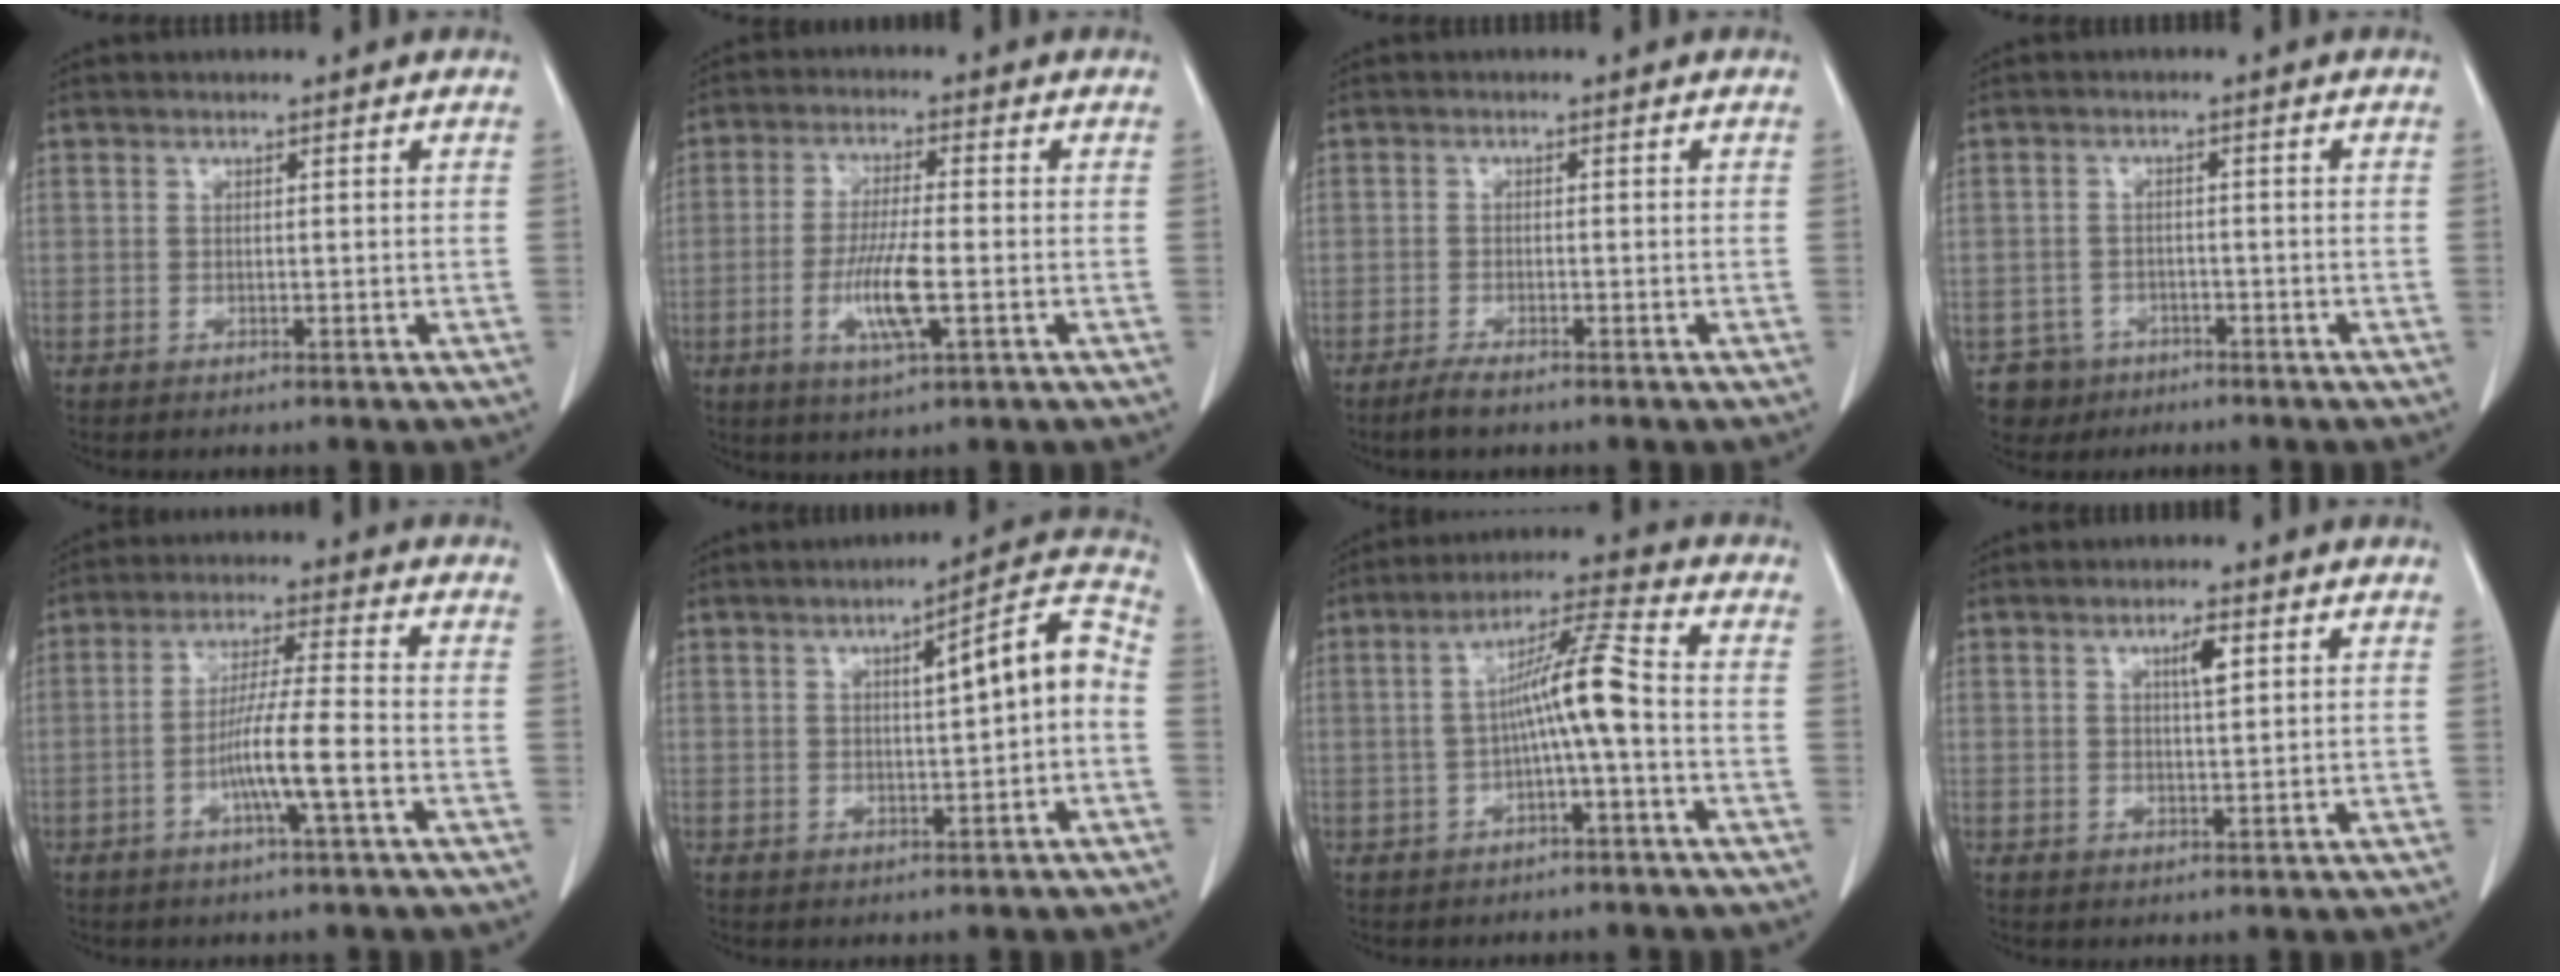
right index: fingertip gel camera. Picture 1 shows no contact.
{"total": 8.0, "force": [-2.1, 0.8, 7.7], "torque": [-0.151, -0.012, -0.040]}
{"total": 2.4, "force": [-1.9, 0.4, 1.4], "torque": [-0.035, -0.005, -0.035]}
{"total": 4.5, "force": [-2.7, 3.6, -0.5], "torque": [0.011, 0.010, -0.043]}
{"total": 8.0, "force": [-2.7, -0.5, 7.4], "torque": [-0.138, 0.000, -0.052]}
{"total": 8.5, "force": [0.3, 1.1, 8.4], "torque": [-0.110, 0.027, 0.001]}
{"total": 8.0, "force": [-0.9, 0.0, 8.0], "torque": [-0.141, 0.021, -0.019]}
{"total": 3.0, "force": [1.3, 0.5, 2.6], "torque": [-0.045, 0.000, 0.020]}